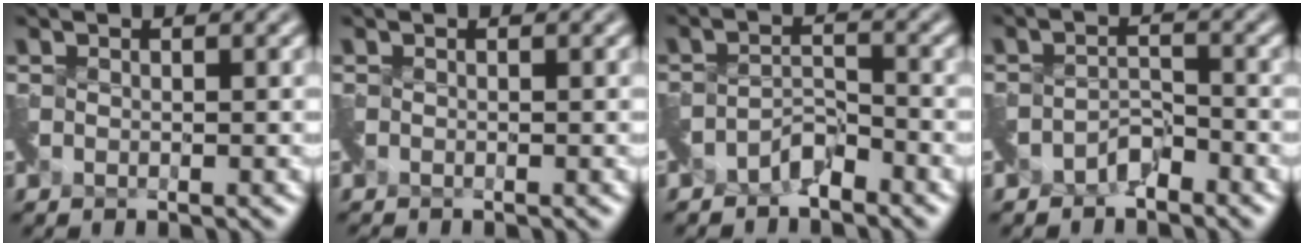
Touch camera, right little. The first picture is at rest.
{"total": 0.9, "force": [-0.9, -0.2, -0.2], "torque": [-0.001, -0.014, -0.021]}
{"total": 1.9, "force": [-1.8, 0.2, 0.5], "torque": [-0.012, 0.005, -0.034]}
{"total": 1.7, "force": [-1.6, 0.4, 0.4], "torque": [-0.011, 0.003, -0.030]}